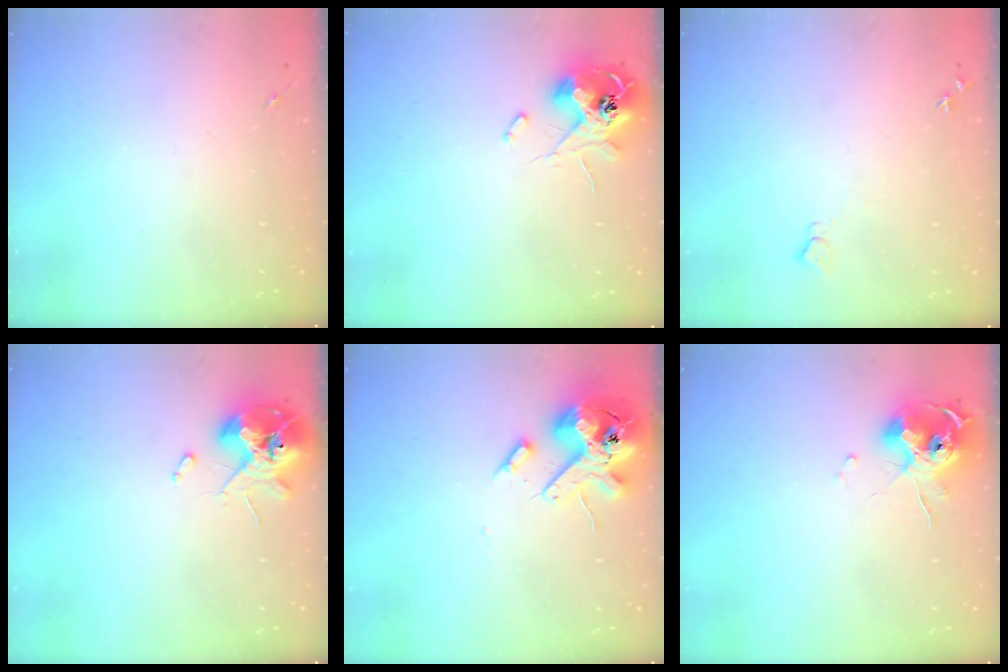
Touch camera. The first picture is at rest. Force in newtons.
{"total": 12.4, "press": 12.4, "slide": 1.0}
{"total": 4.6, "press": 4.6, "slide": 0.6}
{"total": 13.0, "press": 12.8, "slide": 1.8}
{"total": 14.5, "press": 14.4, "slide": 2.4}
{"total": 12.9, "press": 12.9, "slide": 1.4}